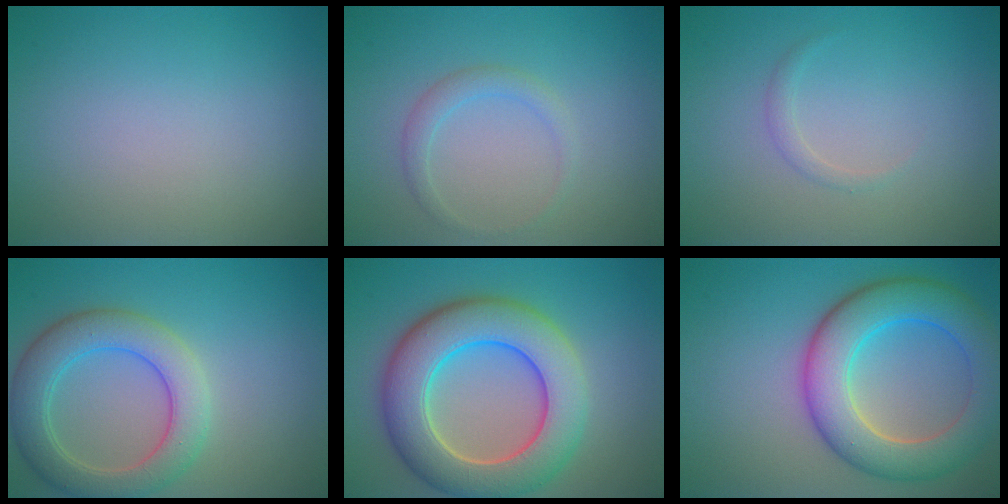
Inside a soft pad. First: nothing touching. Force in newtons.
{"total": 1.6, "press": 1.6, "slide": 0.1}
{"total": 0.9, "press": 0.9, "slide": 0.1}
{"total": 5.7, "press": 5.7, "slide": 0.6}
{"total": 9.6, "press": 9.6, "slide": 0.4}
{"total": 8.2, "press": 8.1, "slide": 0.3}